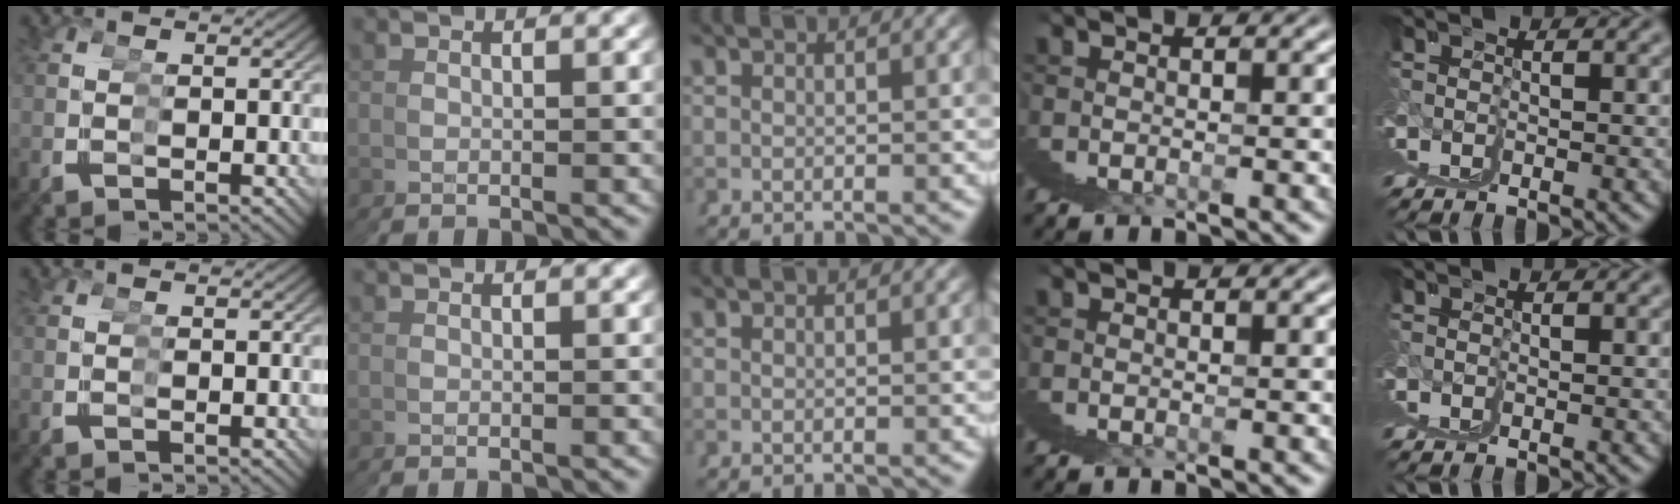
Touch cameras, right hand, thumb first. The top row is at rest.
{}